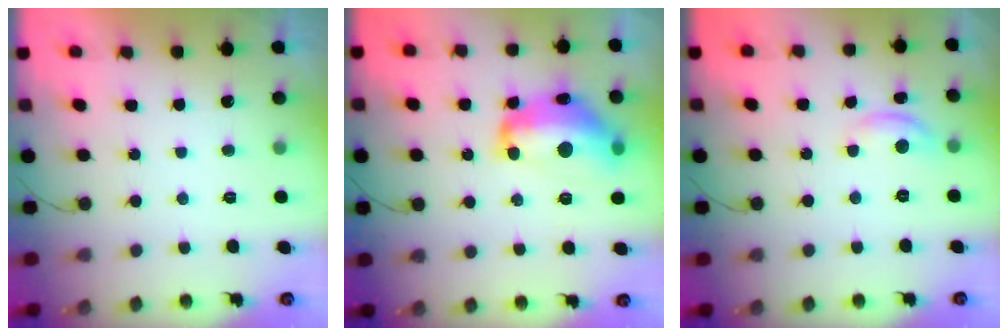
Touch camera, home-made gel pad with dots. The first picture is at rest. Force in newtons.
{"total": 16.5, "press": 16.4, "slide": 1.3}
{"total": 7.2, "press": 7.2, "slide": 0.3}